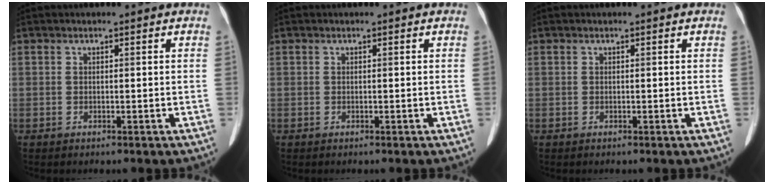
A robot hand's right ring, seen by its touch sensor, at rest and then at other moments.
{"total": 0.0}
{"total": 0.0}